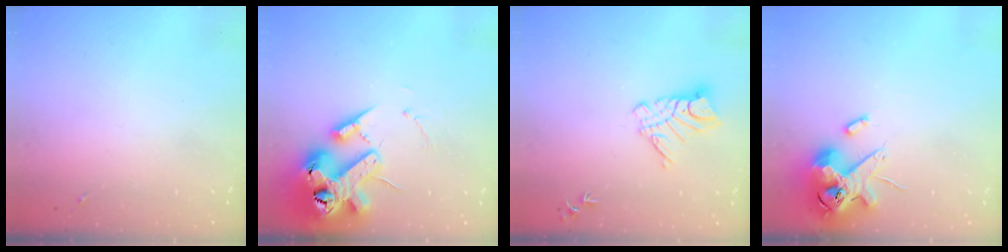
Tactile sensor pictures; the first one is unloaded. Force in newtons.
{"total": 18.8, "press": 18.6, "slide": 2.9}
{"total": 10.5, "press": 10.4, "slide": 1.0}
{"total": 14.5, "press": 14.3, "slide": 2.4}